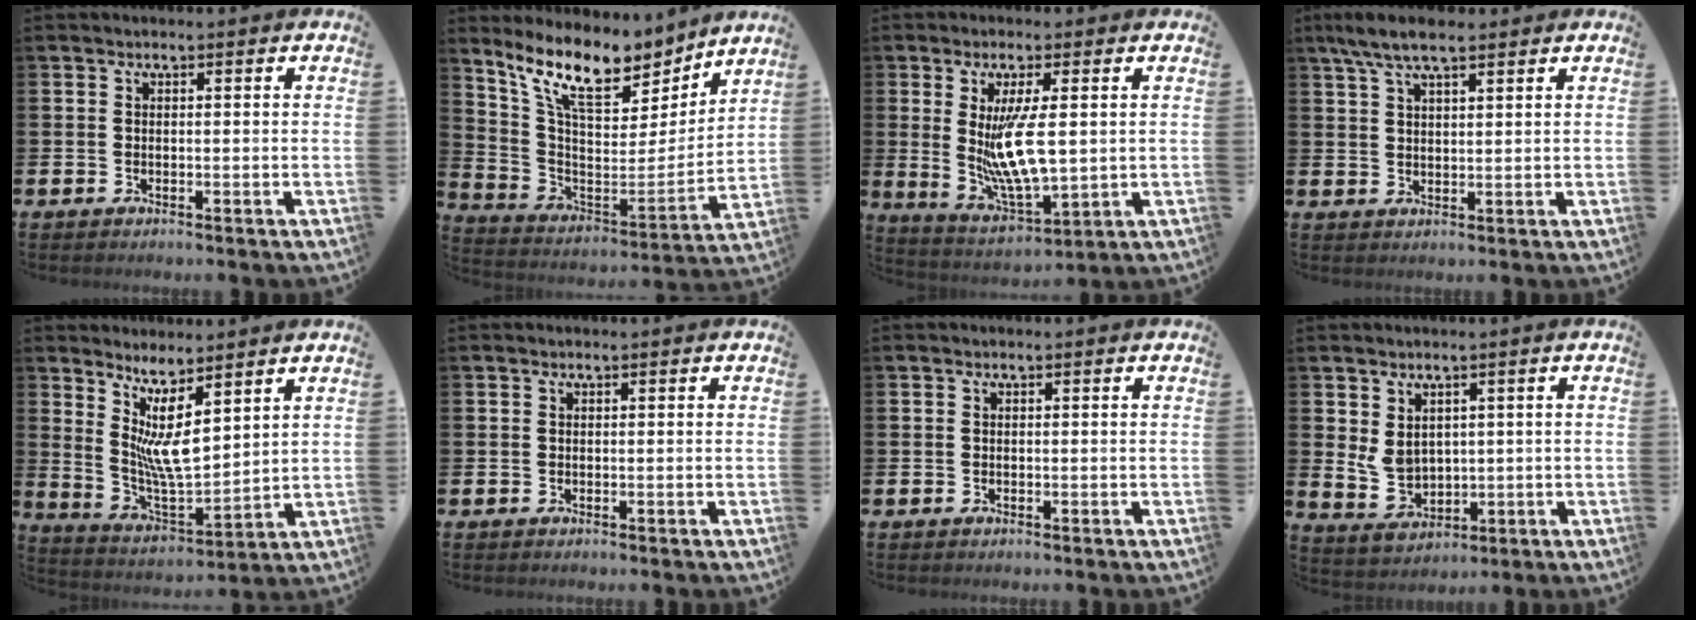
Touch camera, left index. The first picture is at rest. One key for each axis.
{"total": 12.6, "fx": 10.4, "fy": 4.4, "fz": 5.7, "tx": -0.146, "ty": -0.061, "tz": 0.185}
{"total": 8.7, "fx": 1.6, "fy": 2.5, "fz": 8.1, "tx": -0.172, "ty": -0.011, "tz": 0.022}
{"total": 6.0, "fx": 4.6, "fy": 1.7, "fz": 3.6, "tx": -0.078, "ty": -0.006, "tz": 0.082}
{"total": 7.1, "fx": 4.3, "fy": 1.8, "fz": 5.3, "tx": -0.110, "ty": -0.032, "tz": 0.074}
{"total": 0.0}
{"total": 0.0}
{"total": 4.3, "fx": 1.9, "fy": 3.3, "fz": 2.1, "tx": -0.036, "ty": -0.005, "tz": 0.034}